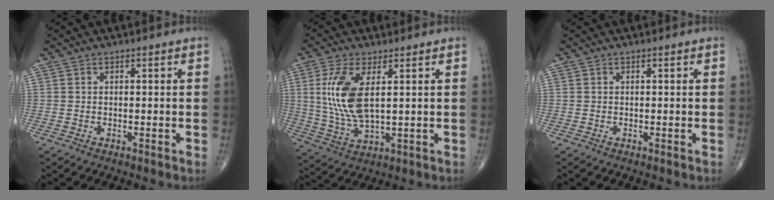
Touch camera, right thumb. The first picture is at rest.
{"total": 12.0, "force": [2.6, 5.1, 10.5], "torque": [-0.233, -0.012, 0.060]}
{"total": 0.0}